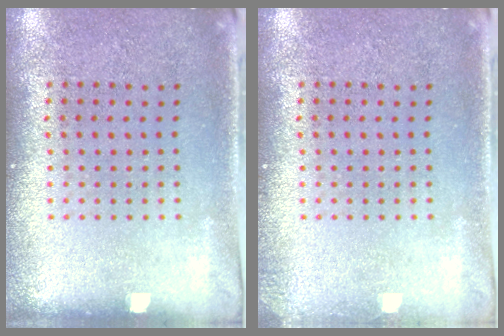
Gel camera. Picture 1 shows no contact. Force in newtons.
{"total": 0.7, "press": 0.7, "slide": 0.2}